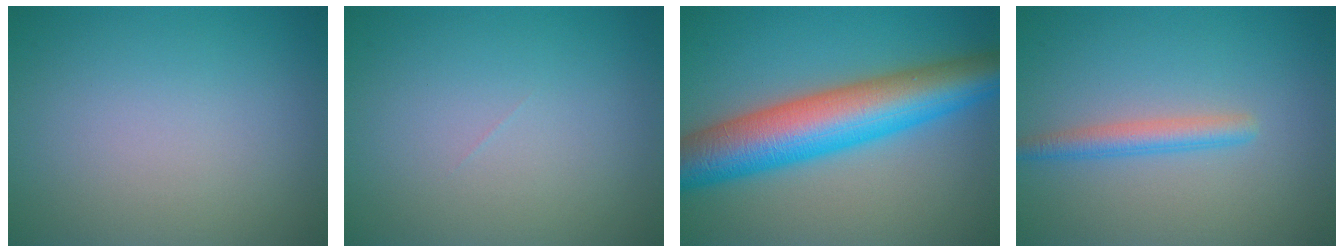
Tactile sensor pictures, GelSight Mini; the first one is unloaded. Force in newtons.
{"total": 0.0}
{"total": 10.7, "press": 10.7, "slide": 0.1}
{"total": 2.3, "press": 2.3, "slide": 0.1}